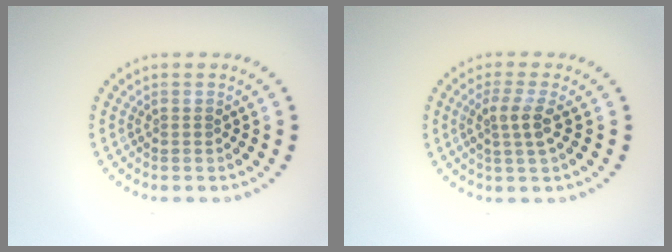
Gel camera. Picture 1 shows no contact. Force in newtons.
{"total": 2.4, "press": 2.1, "slide": 1.0}